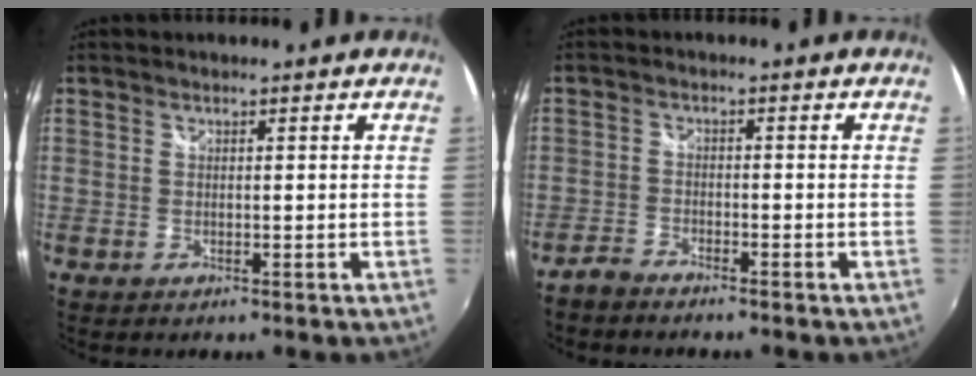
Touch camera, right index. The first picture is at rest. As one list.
[{"total": 3.1, "force": [-2.9, 0.5, 0.8], "torque": [-0.036, -0.003, -0.060]}]